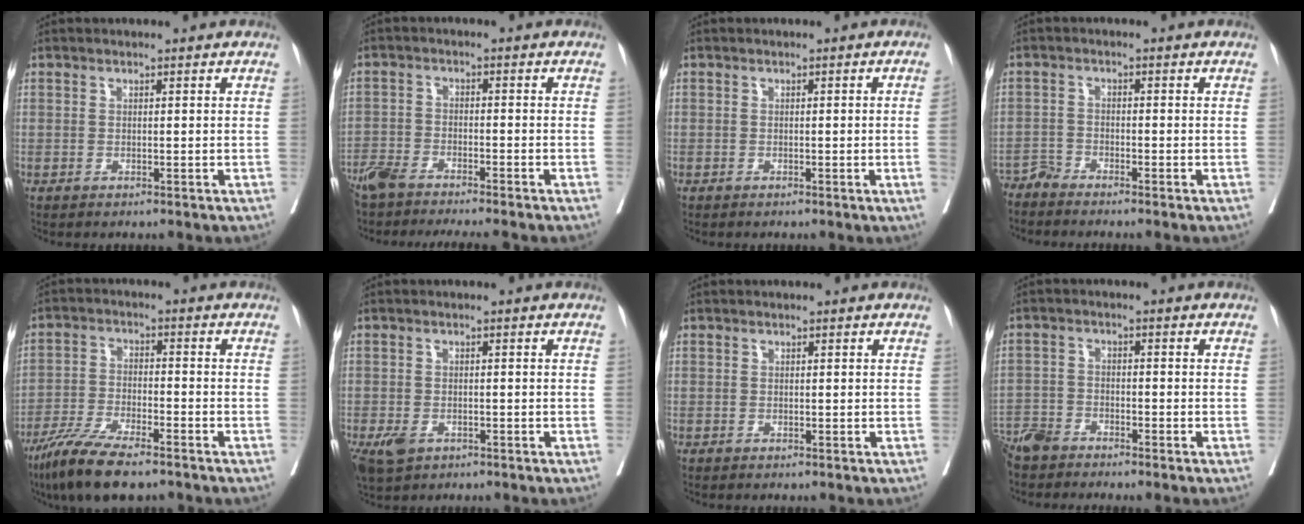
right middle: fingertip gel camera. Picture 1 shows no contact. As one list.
[{"total": 9.8, "force": [-8.7, 0.9, 4.4], "torque": [-0.068, -0.012, -0.141]}, {"total": 1.7, "force": [-0.3, -0.6, 1.6], "torque": [-0.017, -0.001, -0.003]}, {"total": 2.3, "force": [-2.2, -0.5, -0.3], "torque": [0.011, -0.009, -0.046]}, {"total": 10.7, "force": [-8.1, 2.2, 6.7], "torque": [-0.122, -0.023, -0.144]}, {"total": 4.4, "force": [-2.3, 2.8, 2.5], "torque": [-0.049, -0.006, -0.032]}, {"total": 0.0}, {"total": 4.2, "force": [-4.0, 0.8, 0.9], "torque": [-0.009, -0.010, -0.080]}]